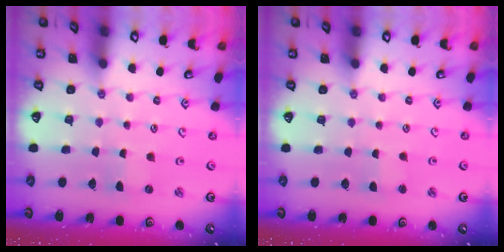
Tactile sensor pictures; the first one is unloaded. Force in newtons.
{"total": 2.3, "press": 2.3, "slide": 0.3}